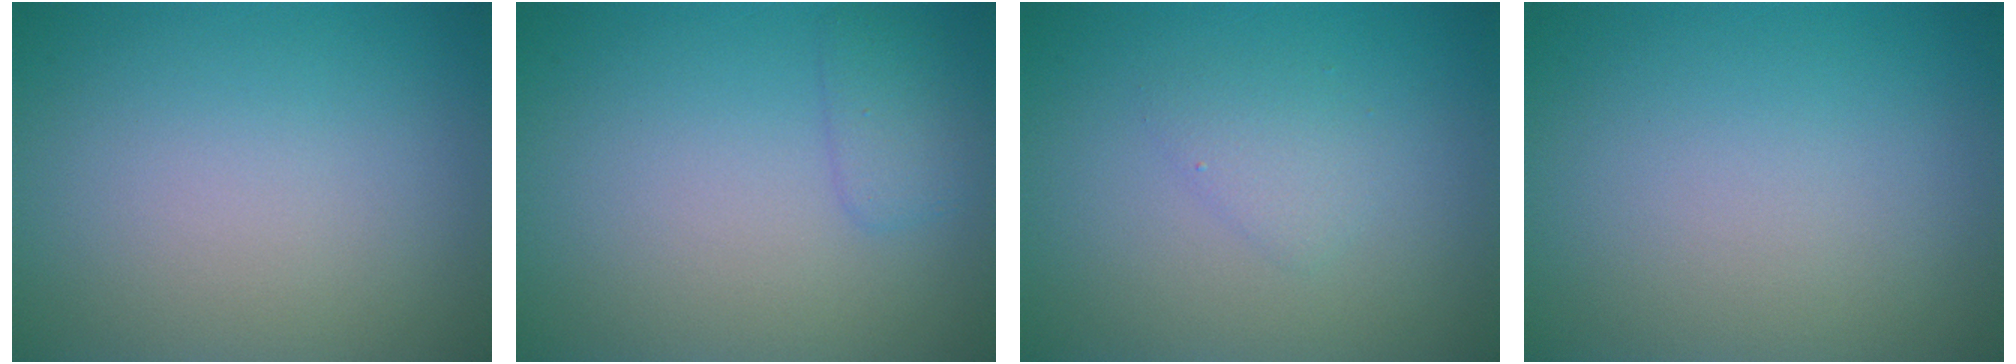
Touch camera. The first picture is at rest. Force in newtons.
{"total": 1.6, "press": 1.6, "slide": 0.1}
{"total": 1.3, "press": 1.3, "slide": 0.1}
{"total": 0.0}